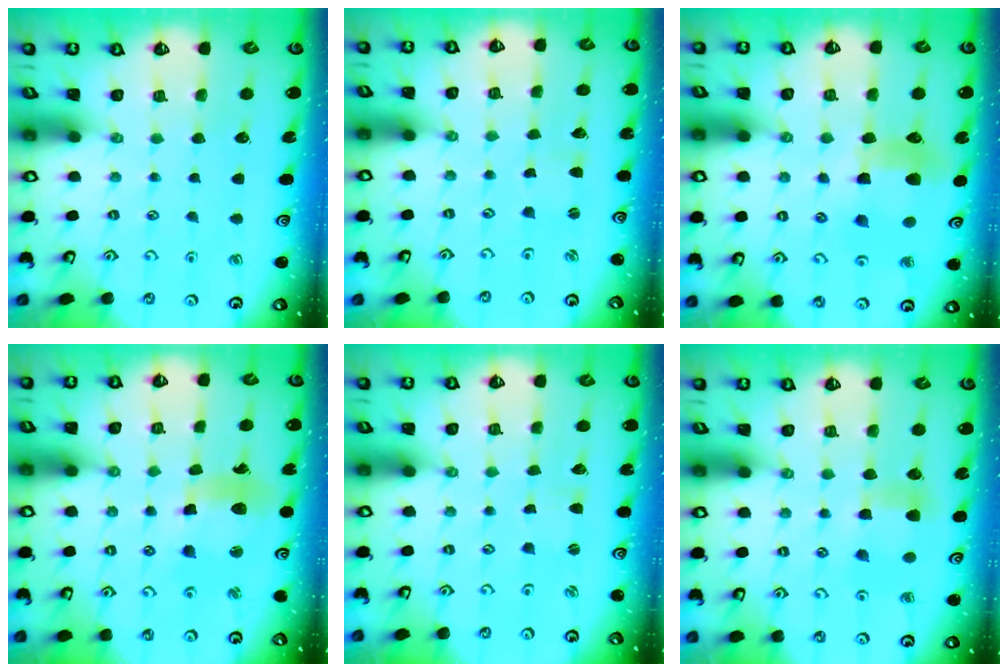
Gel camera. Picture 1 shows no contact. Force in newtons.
{"total": 1.7, "press": 1.7, "slide": 0.2}
{"total": 9.2, "press": 9.2, "slide": 1.1}
{"total": 12.0, "press": 11.9, "slide": 1.6}
{"total": 1.4, "press": 1.3, "slide": 0.3}
{"total": 6.3, "press": 6.3, "slide": 0.4}